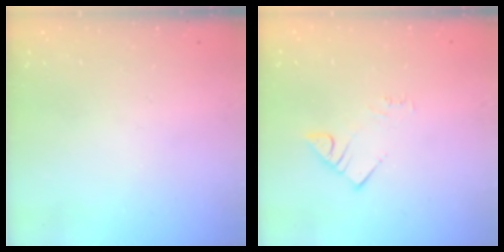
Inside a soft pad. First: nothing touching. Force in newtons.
{"total": 3.0, "press": 3.0, "slide": 0.3}